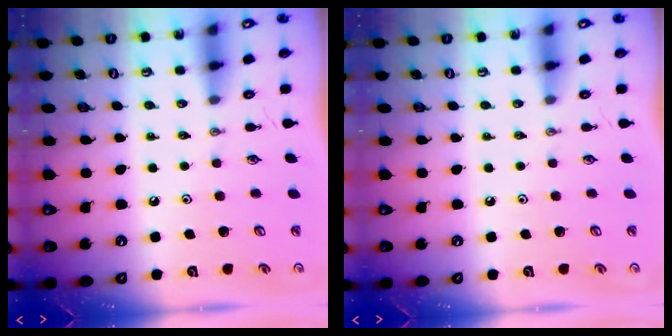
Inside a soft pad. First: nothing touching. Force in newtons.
{"total": 0.0}